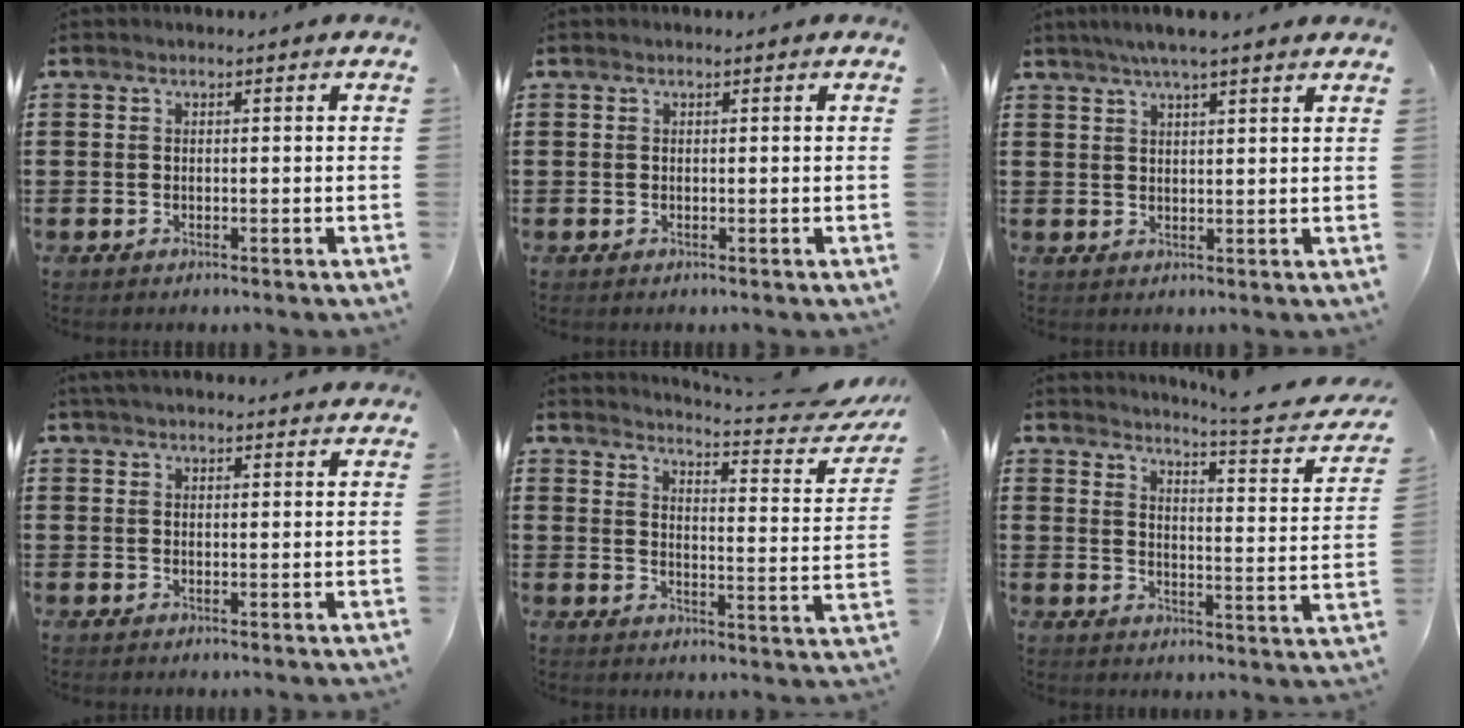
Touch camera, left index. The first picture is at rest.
{"total": 0.0}
{"total": 4.2, "force": [3.5, 0.0, 2.3], "torque": [-0.053, -0.003, 0.062]}
{"total": 2.7, "force": [2.6, 0.1, 0.6], "torque": [-0.018, -0.001, 0.050]}
{"total": 4.1, "force": [3.6, -0.3, 1.9], "torque": [-0.035, -0.040, 0.048]}
{"total": 5.2, "force": [4.5, -0.3, 2.5], "torque": [-0.049, -0.043, 0.064]}